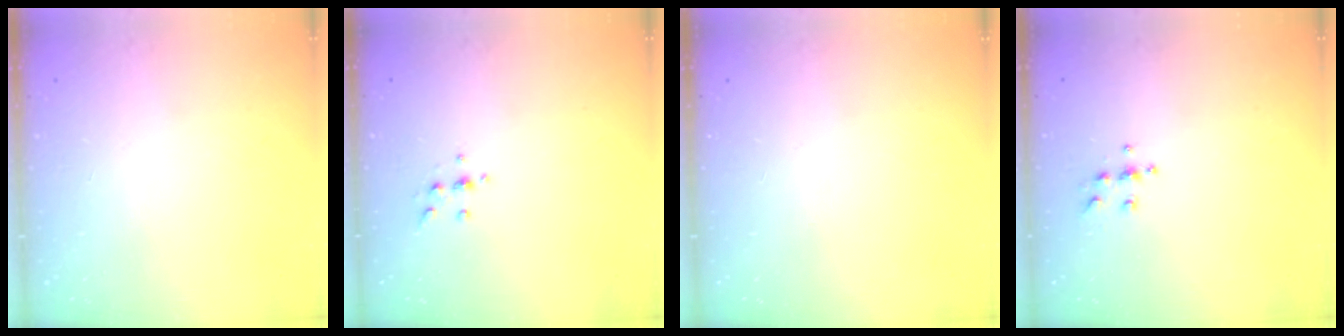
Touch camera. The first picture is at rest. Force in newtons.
{"total": 3.8, "press": 3.6, "slide": 1.2}
{"total": 0.0}
{"total": 5.6, "press": 5.6, "slide": 0.4}